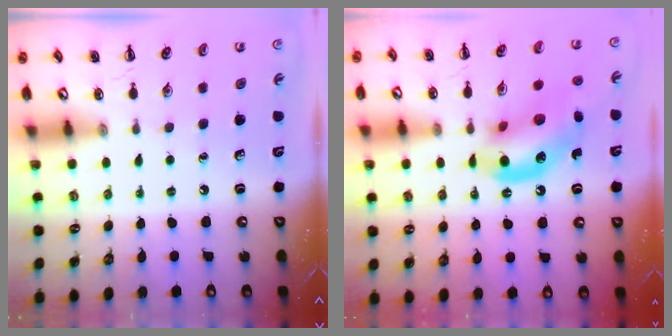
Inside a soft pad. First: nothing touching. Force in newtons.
{"total": 13.8, "press": 13.6, "slide": 2.8}